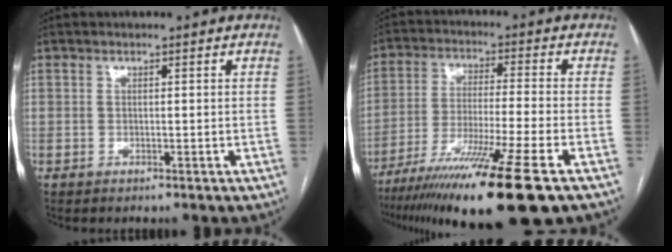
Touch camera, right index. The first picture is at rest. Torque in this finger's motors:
{"motor_torque": [1.49, -0.65, 1.05, 0.21]}